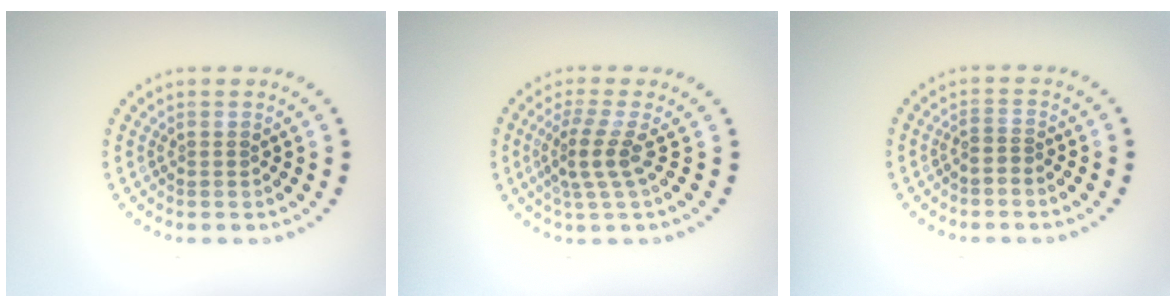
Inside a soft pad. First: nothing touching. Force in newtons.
{"total": 2.9, "press": 2.0, "slide": 2.1}
{"total": 0.8, "press": 0.6, "slide": 0.5}